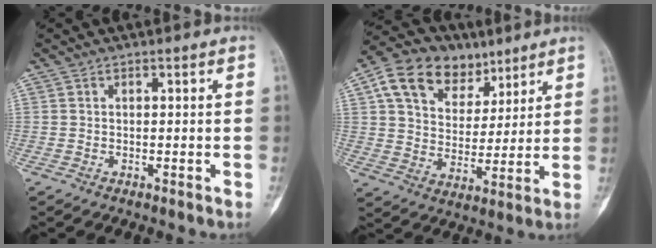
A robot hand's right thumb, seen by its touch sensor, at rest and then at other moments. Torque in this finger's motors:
{"motor_torque": [-1.41, 1.87, 0.23, 0.04, 0.09]}